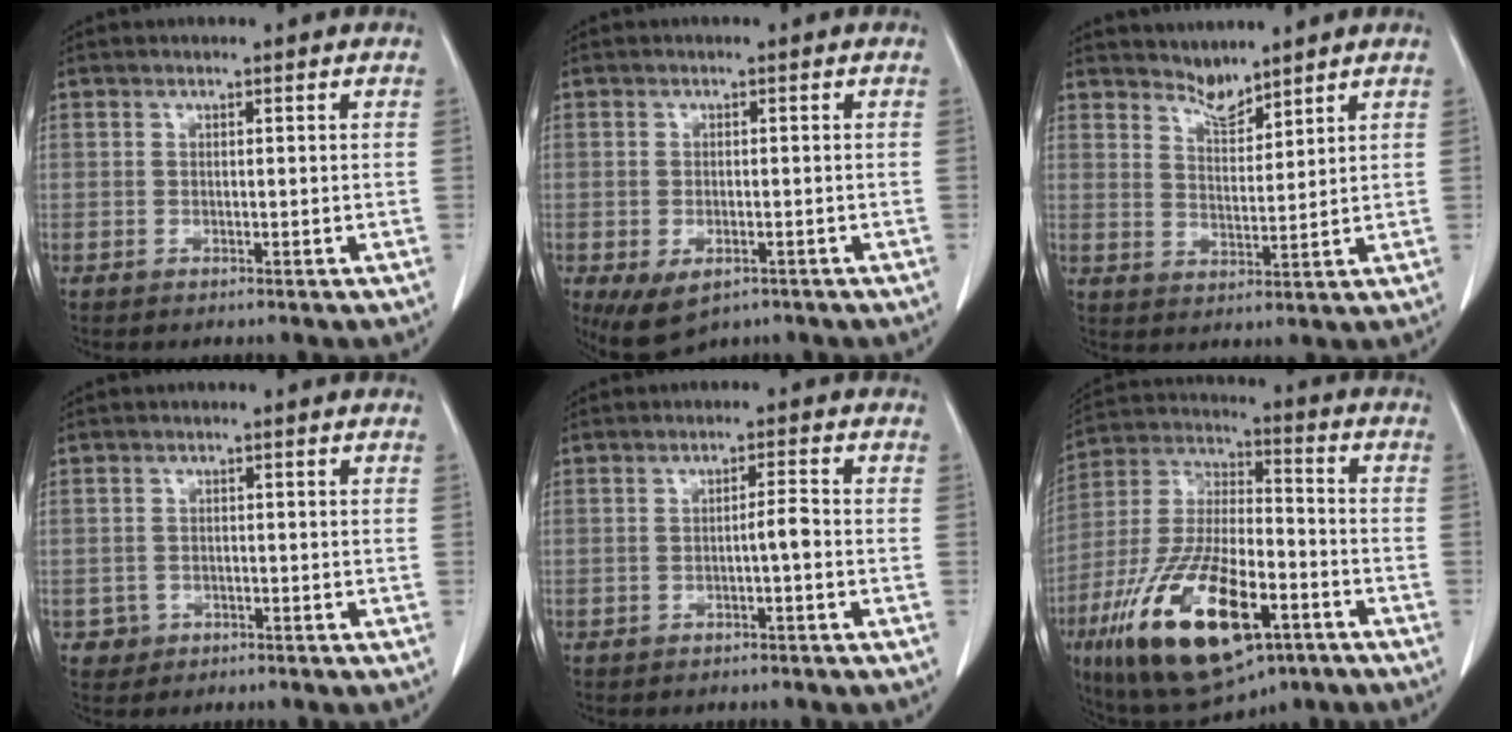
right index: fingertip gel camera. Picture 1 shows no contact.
{"total": 6.0, "force": [-3.2, 3.2, 4.0], "torque": [-0.071, -0.011, -0.042]}
{"total": 3.7, "force": [3.6, 0.6, 0.5], "torque": [-0.011, -0.001, 0.071]}
{"total": 2.1, "force": [-0.9, 1.9, 0.0], "torque": [0.004, 0.010, -0.013]}
{"total": 2.1, "force": [-0.6, 0.1, 2.0], "torque": [-0.027, 0.004, -0.011]}
{"total": 22.8, "force": [-10.6, 8.5, 18.3], "torque": [-0.381, -0.022, -0.176]}